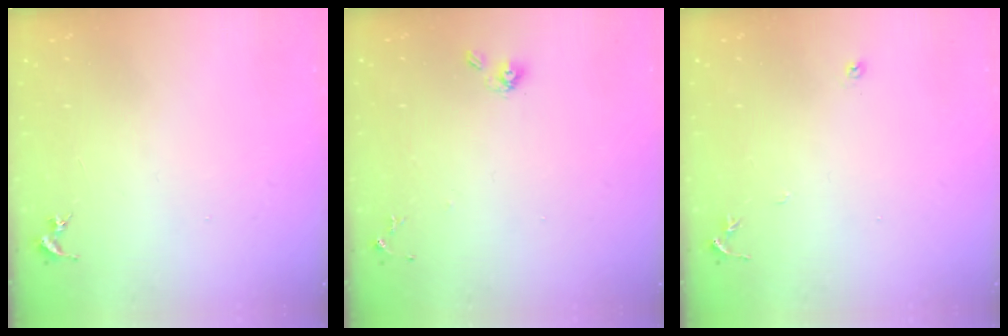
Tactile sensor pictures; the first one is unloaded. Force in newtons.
{"total": 6.5, "press": 6.4, "slide": 1.5}
{"total": 4.6, "press": 4.6, "slide": 0.5}